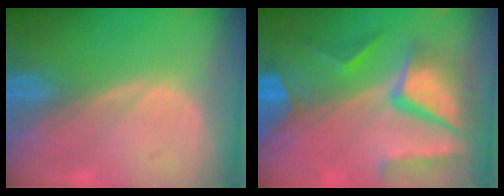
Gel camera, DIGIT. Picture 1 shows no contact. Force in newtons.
{"total": 11.0, "press": 9.0, "slide": 6.3}